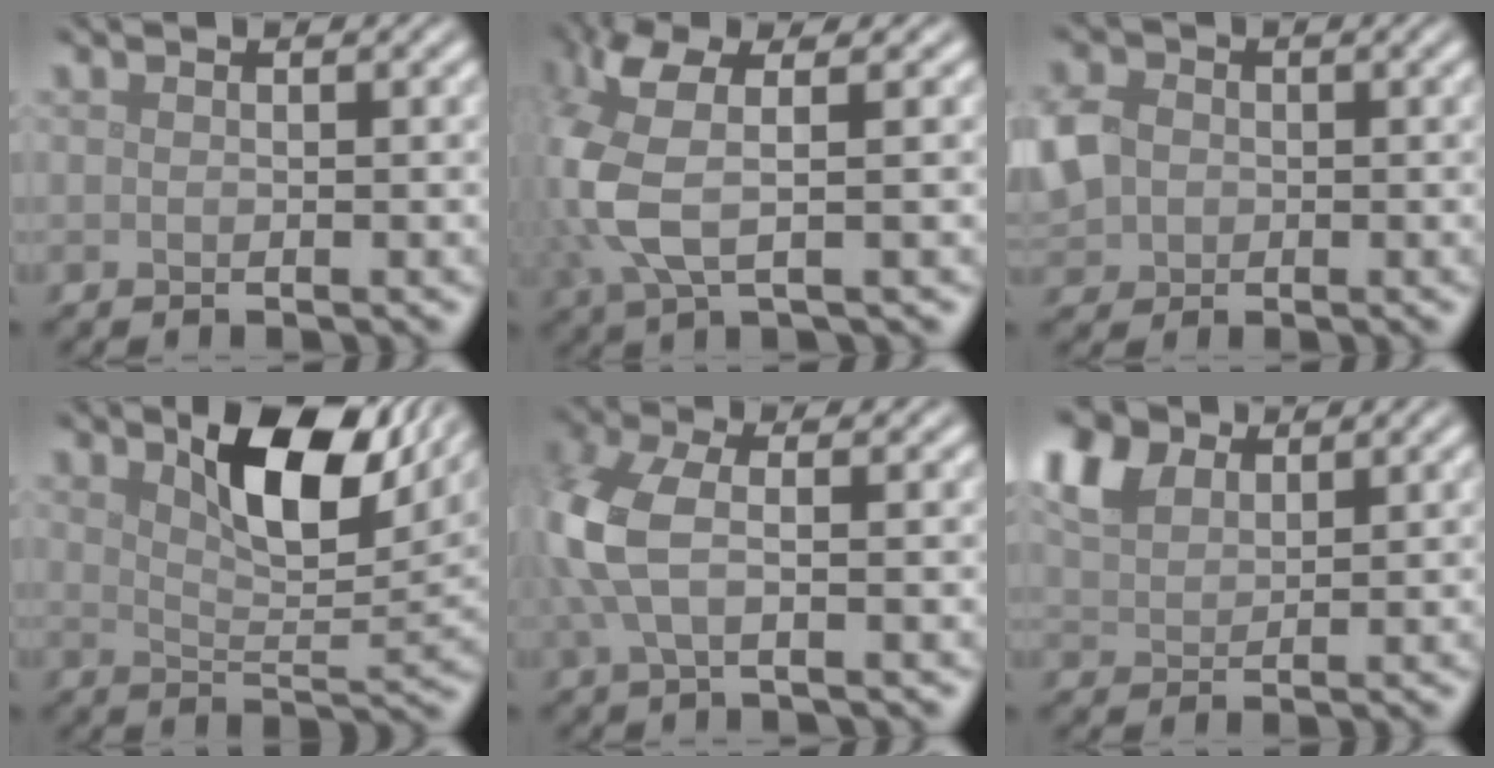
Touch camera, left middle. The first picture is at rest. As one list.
[{"total": 5.6, "force": [1.1, 2.0, 5.1], "torque": [-0.131, 0.004, 0.022]}, {"total": 5.6, "force": [-0.1, 4.8, 3.0], "torque": [-0.093, 0.004, -0.004]}, {"total": 8.7, "force": [4.3, 3.6, 6.6], "torque": [-0.104, 0.002, 0.071]}, {"total": 6.1, "force": [0.4, 3.0, 5.3], "torque": [-0.141, 0.005, 0.002]}, {"total": 6.2, "force": [4.0, 3.5, 3.3], "torque": [-0.098, 0.022, 0.070]}]